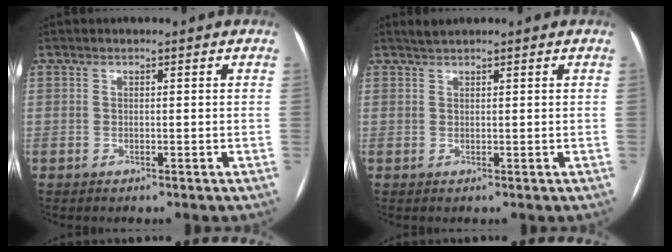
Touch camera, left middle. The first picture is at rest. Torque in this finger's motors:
{"motor_torque": [0.18, -0.21, 0.00, -0.01]}